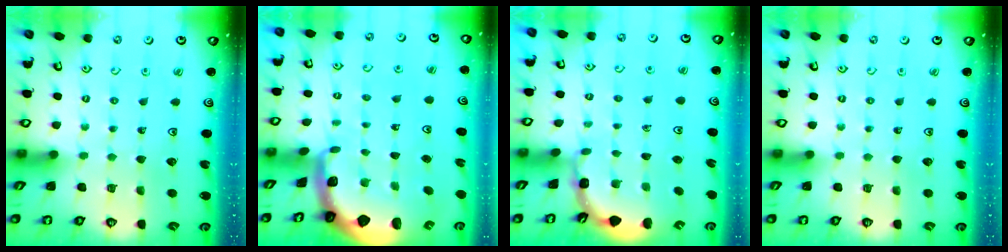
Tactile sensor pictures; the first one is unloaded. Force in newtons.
{"total": 2.9, "press": 2.9, "slide": 0.5}
{"total": 2.3, "press": 2.3, "slide": 0.1}
{"total": 0.0}